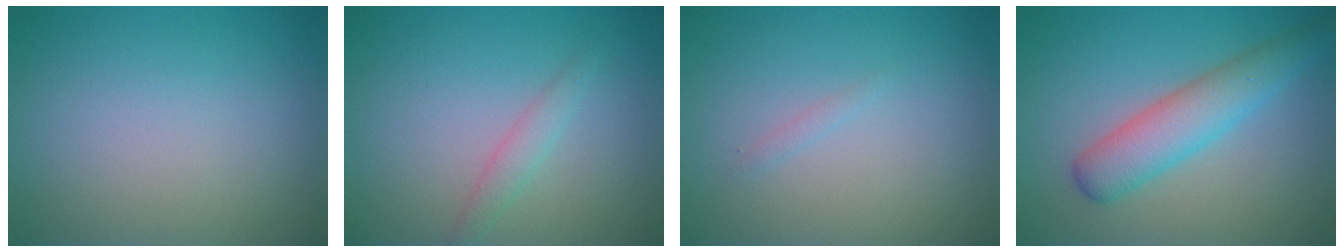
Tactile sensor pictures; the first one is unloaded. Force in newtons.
{"total": 1.5, "press": 1.5, "slide": 0.1}
{"total": 0.6, "press": 0.6, "slide": 0.0}
{"total": 4.5, "press": 4.5, "slide": 0.2}